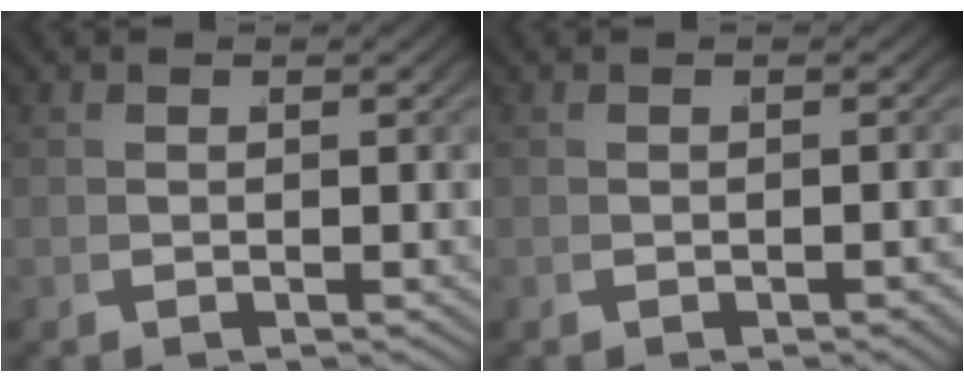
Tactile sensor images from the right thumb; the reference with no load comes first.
{"total": 0.8, "force": [-0.7, 0.2, 0.4], "torque": [-0.010, -0.001, -0.007]}